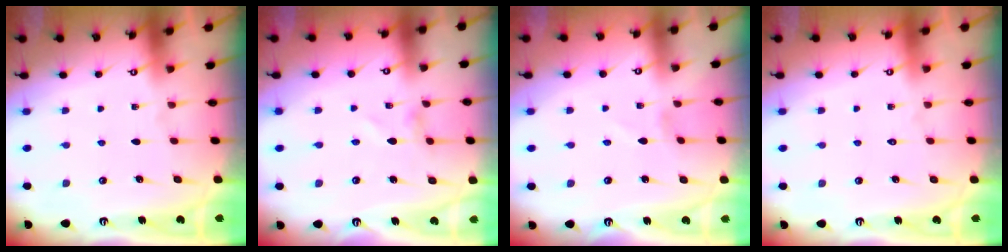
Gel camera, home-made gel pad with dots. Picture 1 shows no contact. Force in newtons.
{"total": 0.8, "press": 0.7, "slide": 0.1}
{"total": 1.0, "press": 1.0, "slide": 0.1}
{"total": 1.5, "press": 1.5, "slide": 0.1}